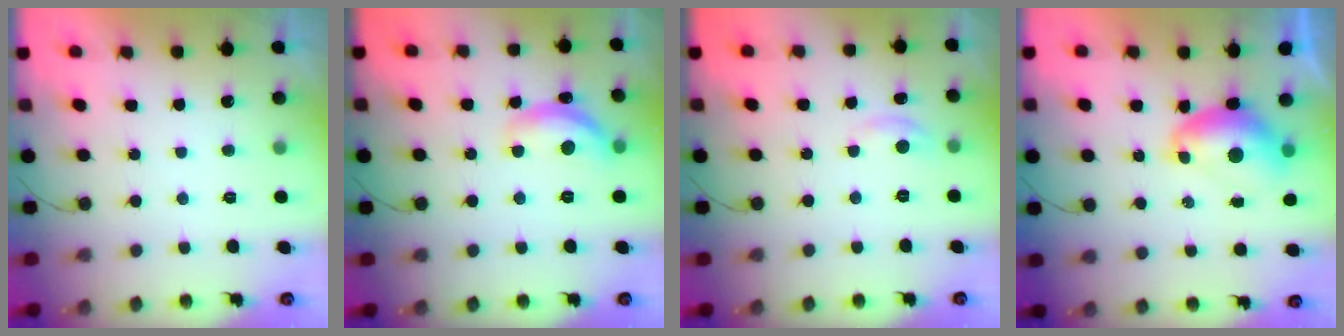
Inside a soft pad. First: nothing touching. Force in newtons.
{"total": 12.1, "press": 12.0, "slide": 0.5}
{"total": 3.2, "press": 3.1, "slide": 0.4}
{"total": 7.6, "press": 7.6, "slide": 1.0}